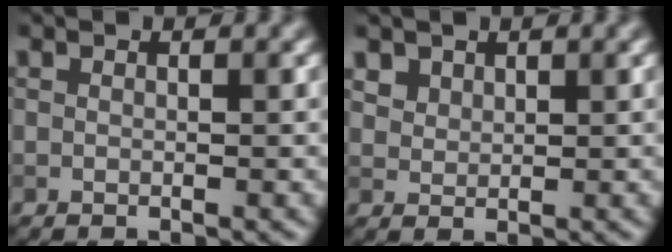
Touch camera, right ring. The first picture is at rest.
{"total": 2.0, "force": [1.4, 1.3, 0.5], "torque": [-0.019, -0.009, 0.041]}